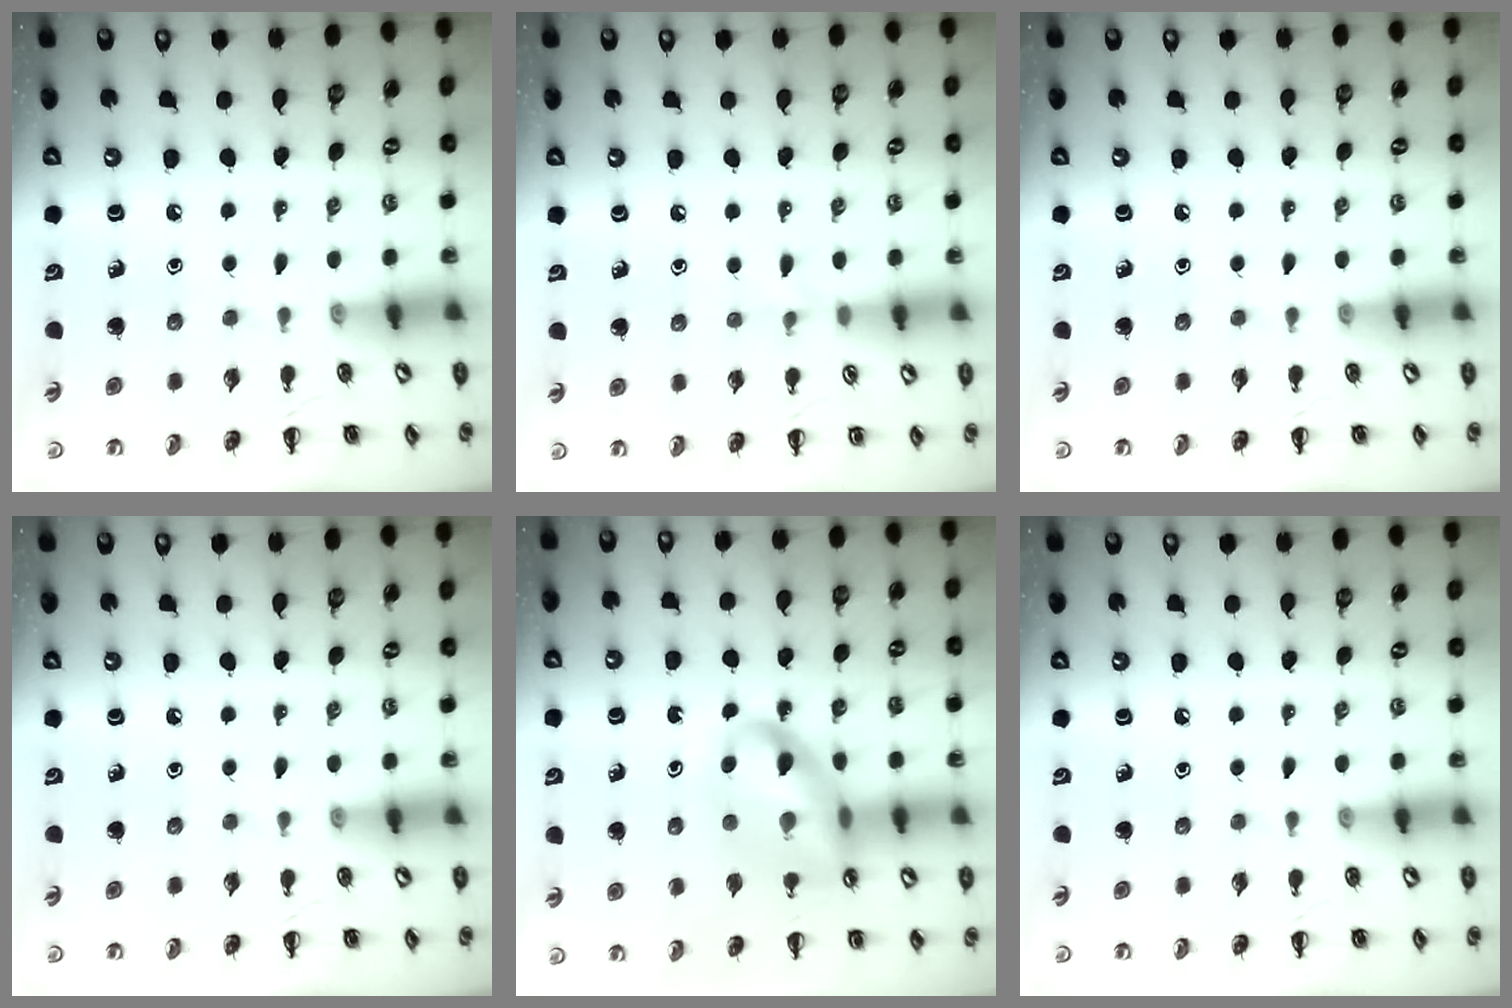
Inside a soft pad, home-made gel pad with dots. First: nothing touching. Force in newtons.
{"total": 4.1, "press": 3.8, "slide": 1.6}
{"total": 0.0}
{"total": 0.0}
{"total": 16.0, "press": 15.5, "slide": 4.0}
{"total": 0.0}